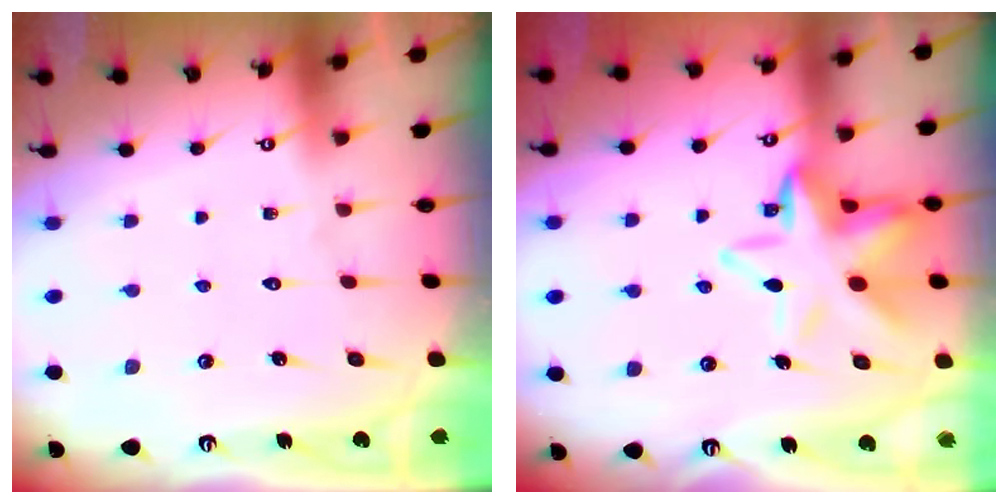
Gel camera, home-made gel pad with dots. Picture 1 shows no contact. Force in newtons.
{"total": 13.4, "press": 13.2, "slide": 2.6}